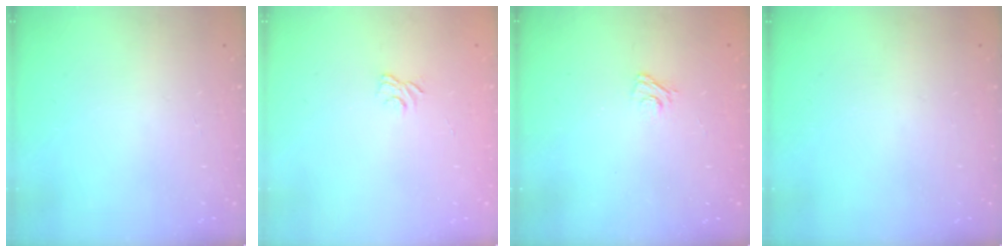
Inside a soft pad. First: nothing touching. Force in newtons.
{"total": 3.3, "press": 3.0, "slide": 1.3}
{"total": 2.9, "press": 2.6, "slide": 1.2}
{"total": 0.0}